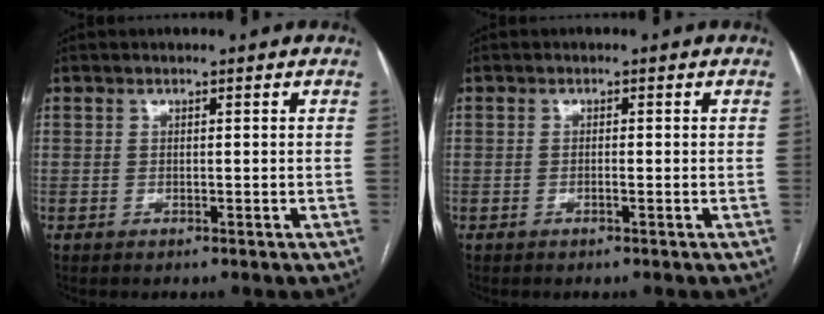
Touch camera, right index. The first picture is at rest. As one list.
[{"total": 0.7, "force": [-0.2, 0.1, 0.6], "torque": [-0.013, 0.001, -0.003]}]